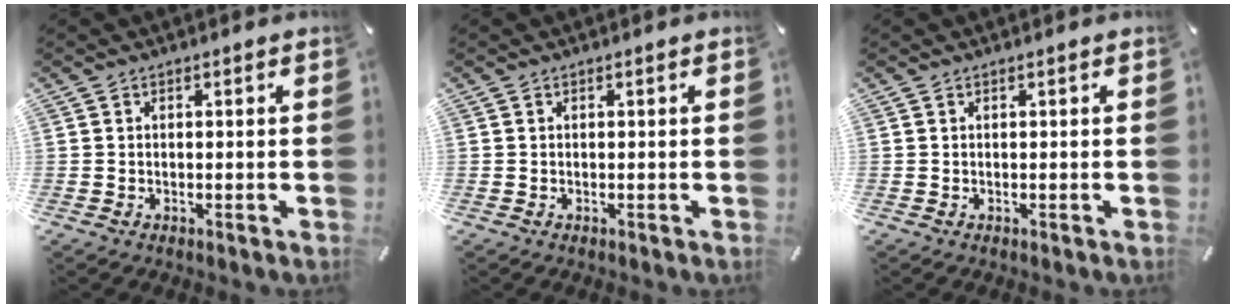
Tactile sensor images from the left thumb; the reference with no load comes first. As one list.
[{"total": 0.0}, {"total": 0.0}]